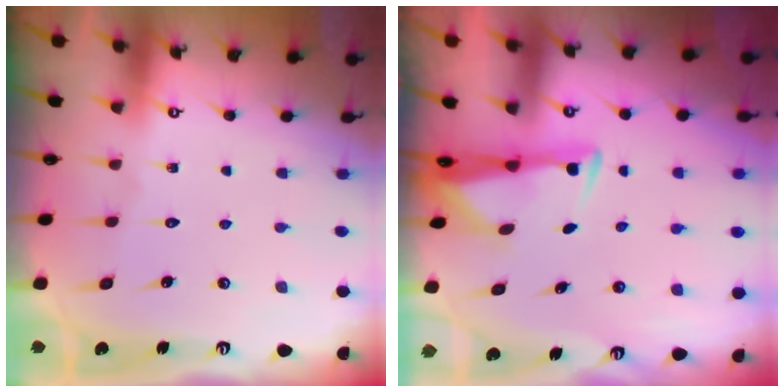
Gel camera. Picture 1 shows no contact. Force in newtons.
{"total": 2.9, "press": 2.8, "slide": 0.9}